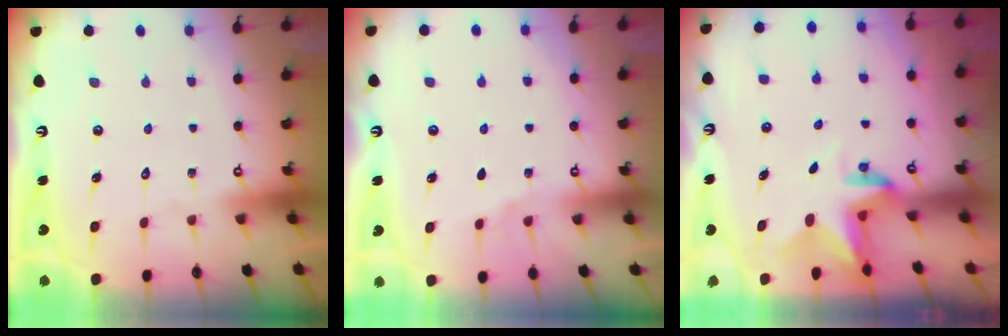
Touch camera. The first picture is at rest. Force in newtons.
{"total": 2.5, "press": 2.0, "slide": 1.6}
{"total": 3.0, "press": 3.0, "slide": 0.4}